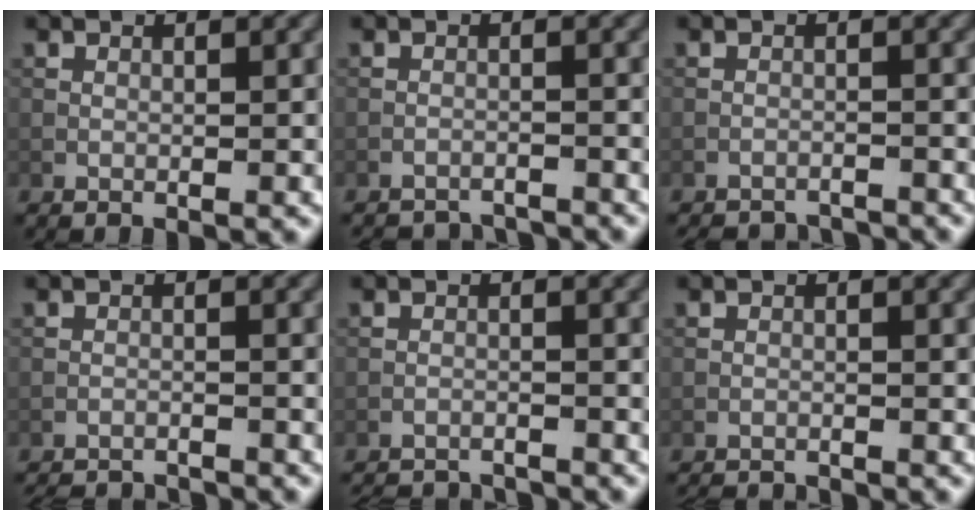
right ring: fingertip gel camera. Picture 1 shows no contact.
{"total": 5.8, "force": [-5.8, 0.8, 0.6], "torque": [-0.006, -0.005, -0.081]}
{"total": 6.4, "force": [-6.3, 1.0, 0.8], "torque": [-0.008, -0.005, -0.086]}
{"total": 6.9, "force": [-6.7, 1.0, 1.1], "torque": [-0.013, -0.007, -0.095]}
{"total": 7.0, "force": [-6.8, 1.1, 0.9], "torque": [-0.010, -0.006, -0.096]}
{"total": 4.0, "force": [-3.9, 0.5, 0.7], "torque": [-0.013, -0.011, -0.059]}